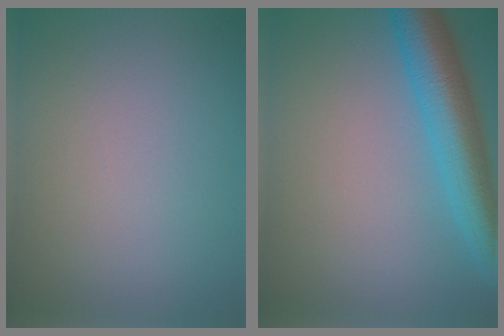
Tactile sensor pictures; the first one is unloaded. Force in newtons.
{"total": 7.3, "press": 7.3, "slide": 0.4}